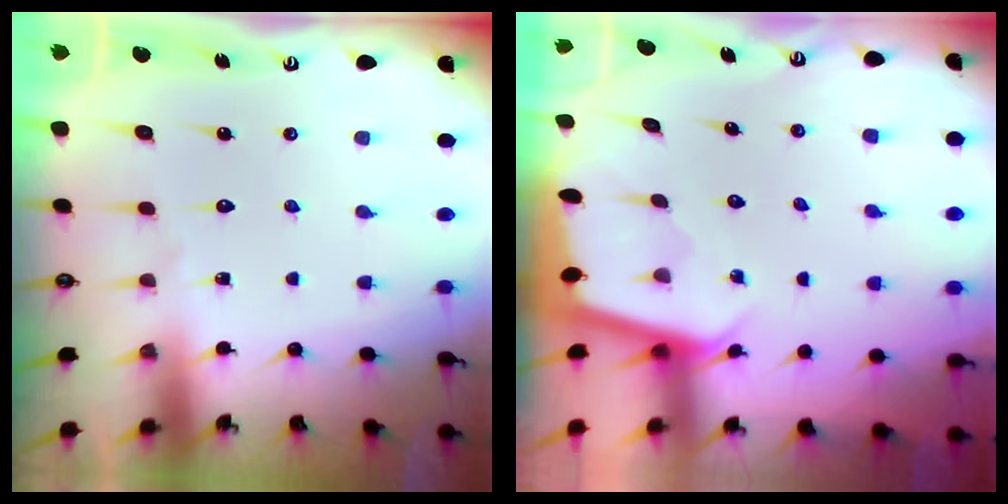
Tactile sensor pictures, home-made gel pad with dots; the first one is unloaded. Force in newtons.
{"total": 2.1, "press": 2.0, "slide": 0.2}